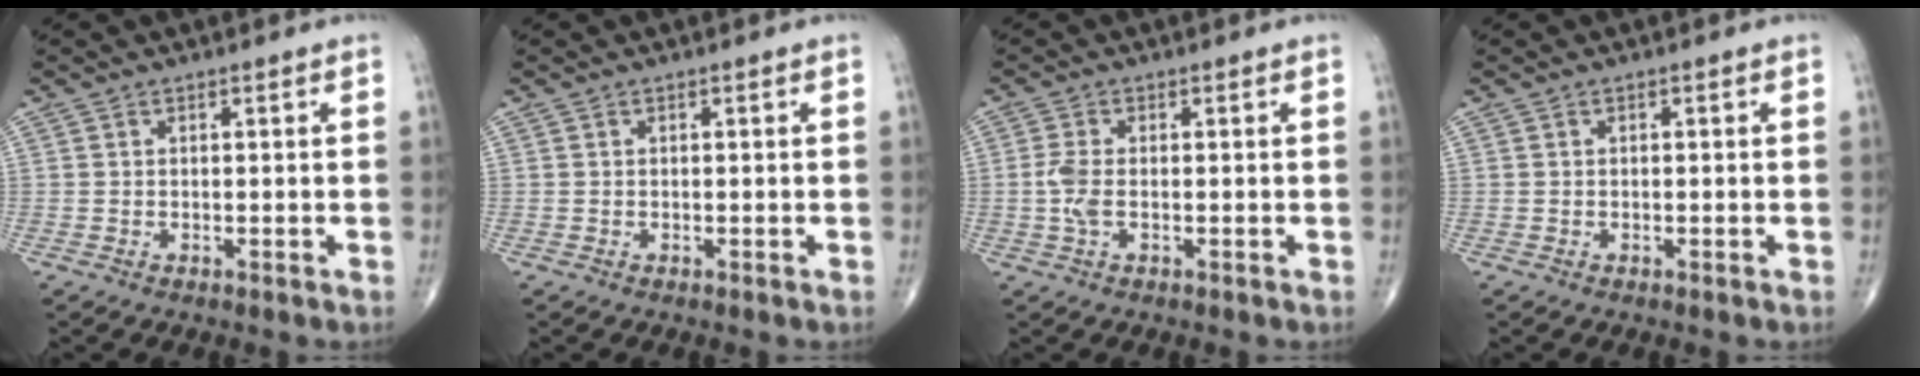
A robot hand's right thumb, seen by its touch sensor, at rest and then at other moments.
{"total": 0.0}
{"total": 3.2, "force": [-0.5, 1.4, 2.9], "torque": [-0.075, 0.001, -0.014]}
{"total": 0.0}